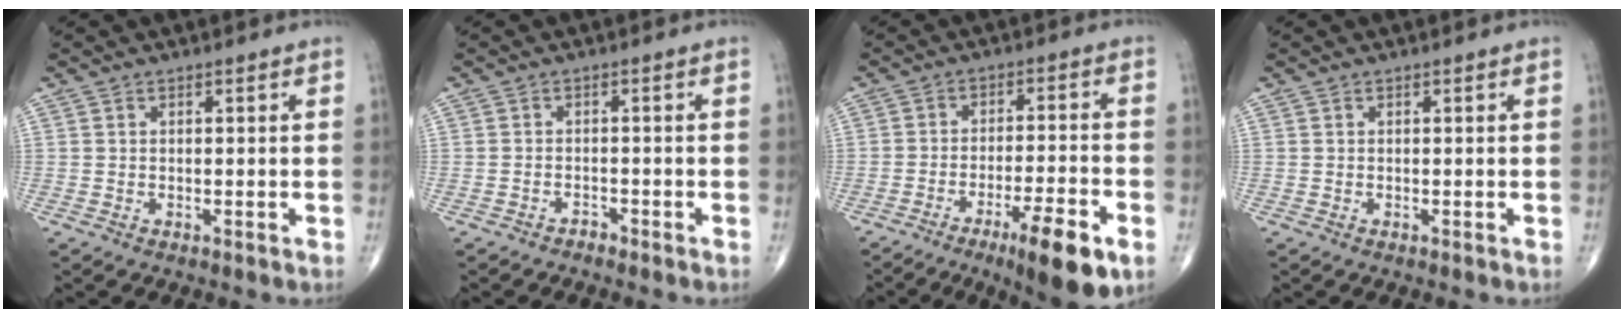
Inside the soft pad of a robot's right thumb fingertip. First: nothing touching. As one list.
[{"total": 1.3, "force": [-1.1, 0.5, 0.0], "torque": [0.002, 0.004, -0.023]}, {"total": 11.9, "force": [-6.3, 2.1, 9.8], "torque": [-0.148, 0.016, -0.092]}, {"total": 0.0}]